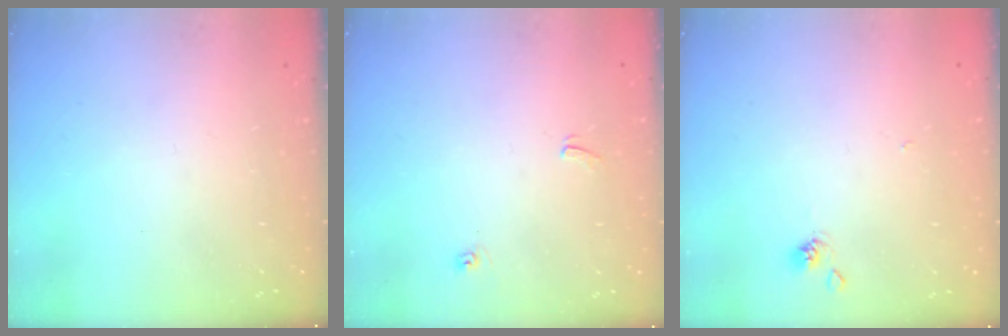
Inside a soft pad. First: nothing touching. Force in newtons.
{"total": 4.9, "press": 4.9, "slide": 0.1}
{"total": 1.9, "press": 1.9, "slide": 0.2}